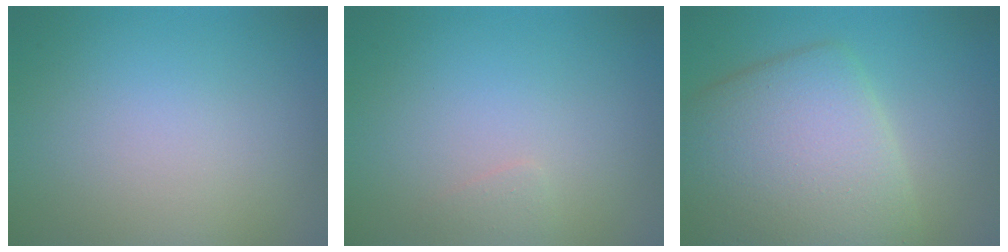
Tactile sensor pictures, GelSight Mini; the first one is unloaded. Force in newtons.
{"total": 0.6, "press": 0.6, "slide": 0.1}
{"total": 8.6, "press": 8.6, "slide": 0.4}